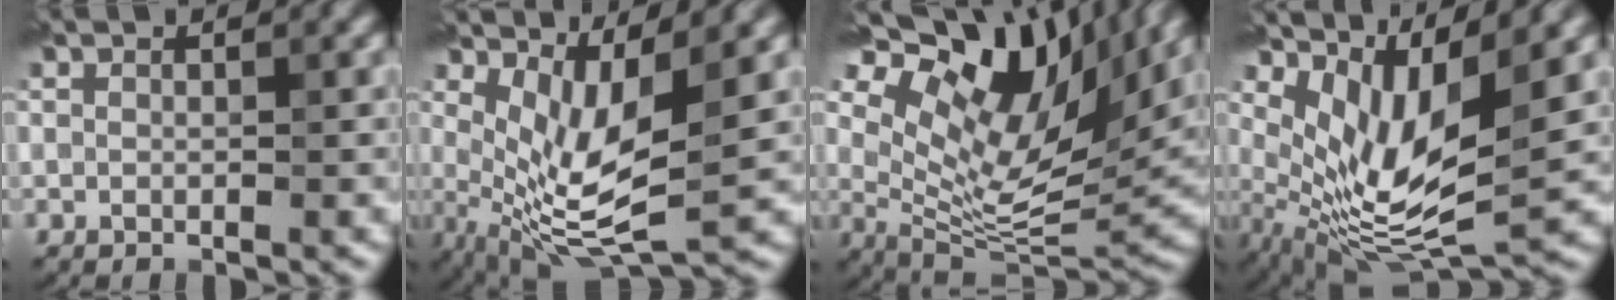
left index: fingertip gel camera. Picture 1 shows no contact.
{"total": 7.2, "force": [1.5, 2.5, 6.6], "torque": [-0.132, -0.016, 0.031]}
{"total": 15.6, "force": [6.7, 7.2, 12.1], "torque": [-0.234, 0.022, 0.124]}
{"total": 9.3, "force": [2.3, 3.9, 8.2], "torque": [-0.163, -0.019, 0.050]}